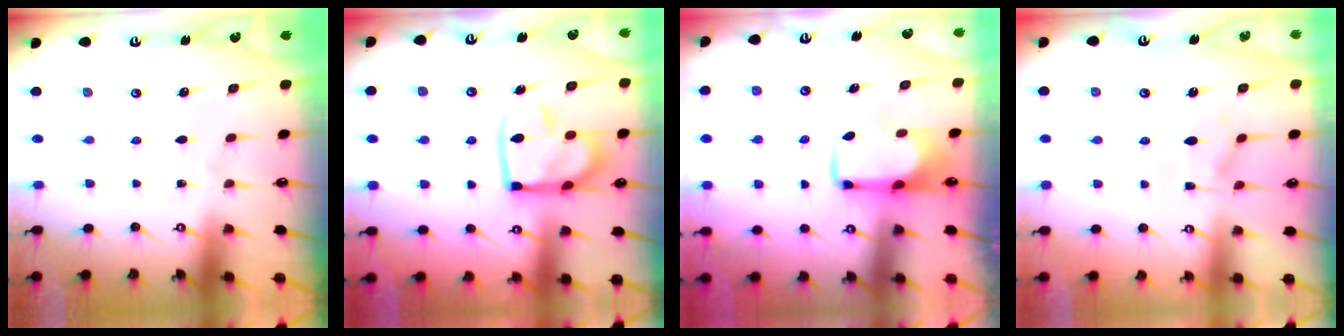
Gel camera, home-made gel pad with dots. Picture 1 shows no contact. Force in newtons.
{"total": 14.3, "press": 14.2, "slide": 1.7}
{"total": 2.0, "press": 1.9, "slide": 0.4}
{"total": 1.6, "press": 1.3, "slide": 0.9}